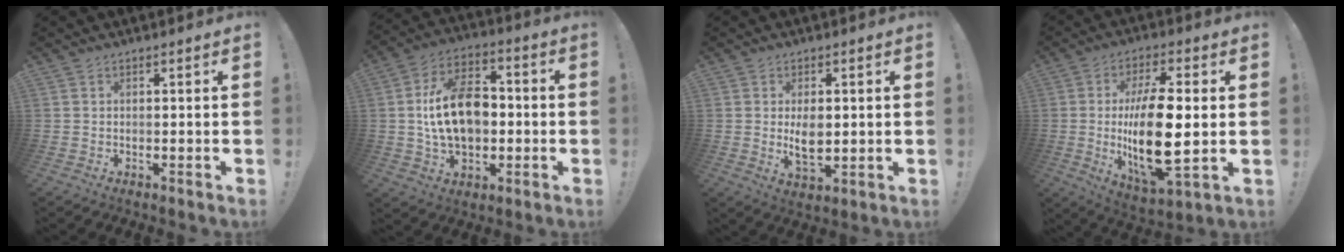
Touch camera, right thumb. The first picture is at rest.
{"total": 17.4, "force": [-0.2, 11.5, 13.0], "torque": [-0.226, 0.007, -0.006]}
{"total": 6.4, "force": [0.8, 3.8, 5.1], "torque": [-0.076, -0.006, 0.009]}
{"total": 19.4, "force": [-0.1, 7.2, 18.0], "torque": [-0.348, -0.017, -0.005]}